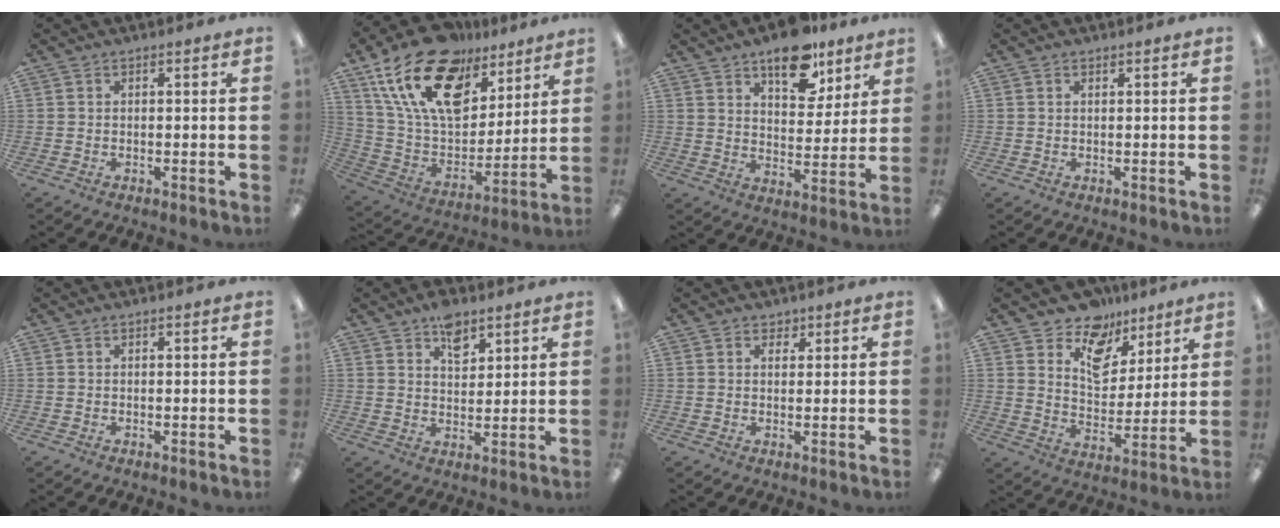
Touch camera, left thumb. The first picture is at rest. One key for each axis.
{"total": 22.7, "fx": 13.5, "fy": 12.6, "fz": 13.3, "tx": -0.255, "ty": -0.065, "tz": 0.241}
{"total": 13.4, "fx": 9.6, "fy": 6.4, "fz": 6.8, "tx": -0.081, "ty": -0.052, "tz": 0.166}
{"total": 0.6, "fx": 0.4, "fy": 0.2, "fz": 0.3, "tx": -0.006, "ty": 0.002, "tz": 0.008}
{"total": 0.0}
{"total": 6.8, "fx": 4.6, "fy": 3.7, "fz": 3.4, "tx": -0.038, "ty": -0.021, "tz": 0.077}
{"total": 2.2, "fx": 1.4, "fy": 1.5, "fz": 0.7, "tx": 0.000, "ty": -0.004, "tz": 0.022}
{"total": 11.3, "fx": 8.7, "fy": 6.5, "fz": 3.2, "tx": -0.056, "ty": -0.058, "tz": 0.163}